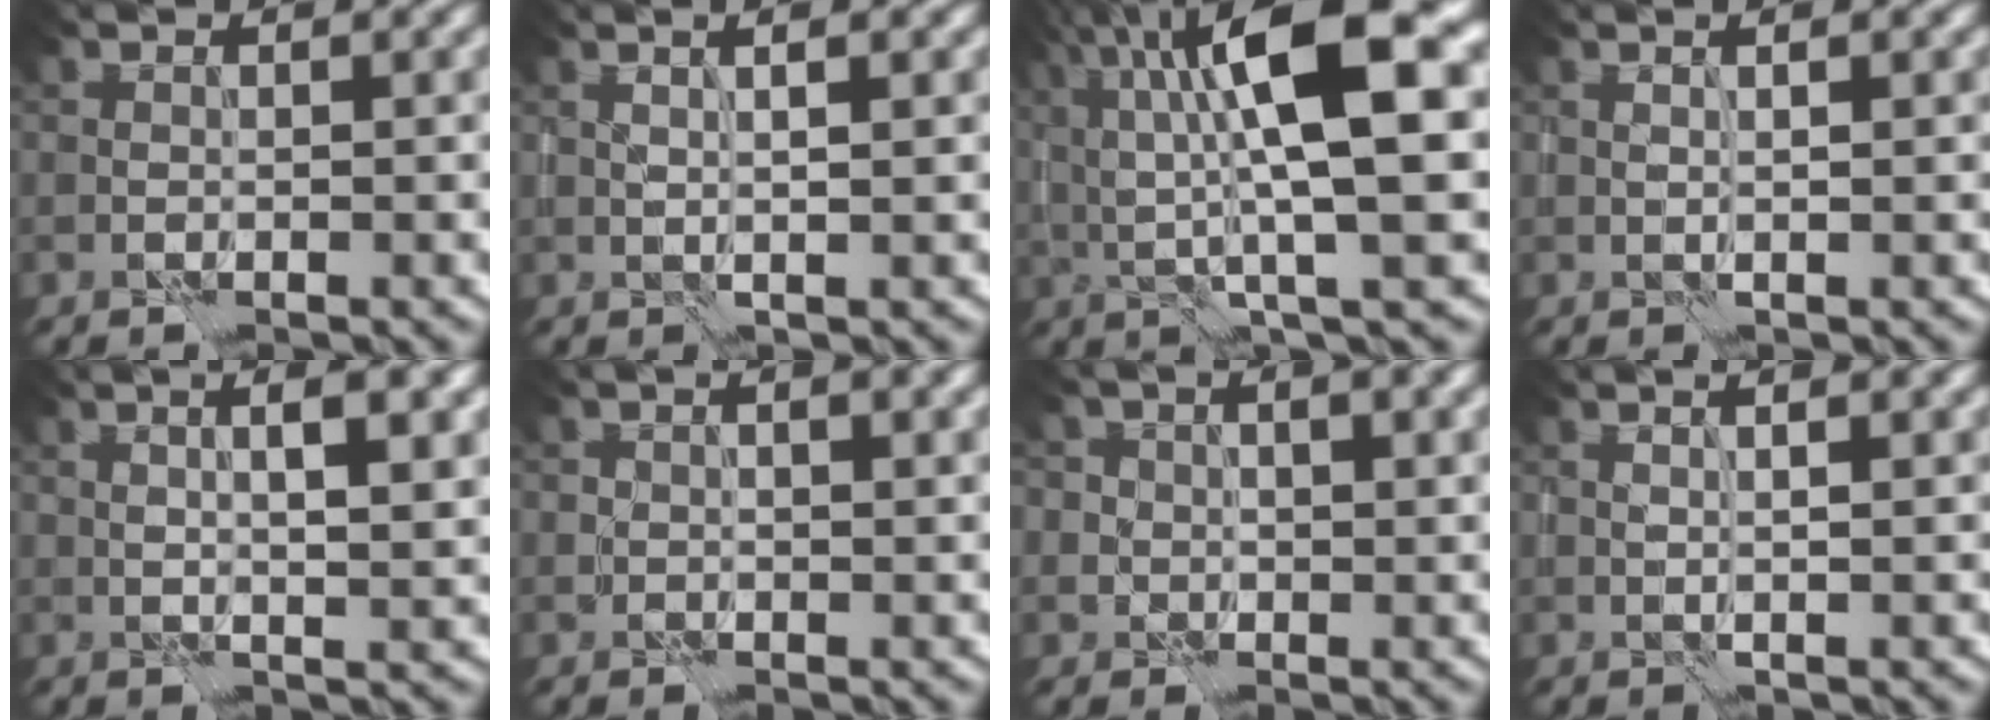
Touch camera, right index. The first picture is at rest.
{"total": 2.1, "force": [1.1, 0.3, 1.7], "torque": [-0.011, 0.001, 0.010]}
{"total": 11.5, "force": [3.4, 2.6, 10.7], "torque": [-0.180, 0.016, 0.058]}
{"total": 0.7, "force": [0.5, -0.2, 0.5], "torque": [-0.012, 0.001, 0.010]}
{"total": 4.1, "force": [1.4, 0.7, 3.8], "torque": [-0.048, 0.006, 0.017]}
{"total": 1.3, "force": [0.3, 0.7, 1.1], "torque": [-0.016, 0.000, 0.004]}
{"total": 3.1, "force": [0.8, 2.7, 1.4], "torque": [0.002, 0.006, -0.017]}
{"total": 1.3, "force": [0.7, -0.1, 1.1], "torque": [-0.015, -0.003, 0.014]}